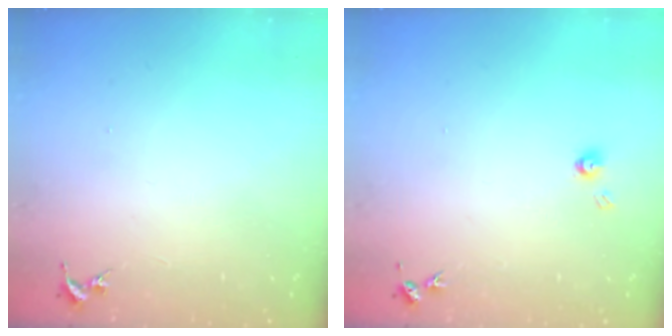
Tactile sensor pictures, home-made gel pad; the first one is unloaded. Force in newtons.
{"total": 3.9, "press": 3.9, "slide": 0.5}